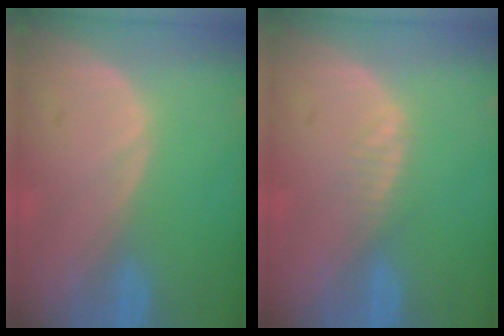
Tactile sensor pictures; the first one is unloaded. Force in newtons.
{"total": 1.6, "press": 1.6, "slide": 0.1}